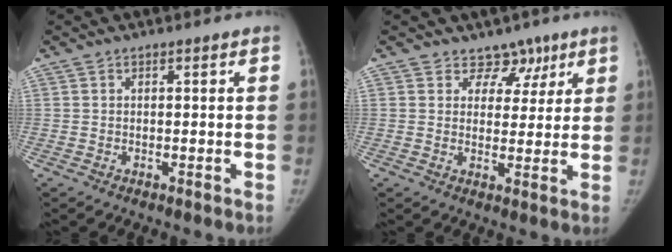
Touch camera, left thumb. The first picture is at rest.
{"total": 5.3, "force": [3.5, 4.0, 0.6], "torque": [0.036, -0.016, 0.050]}